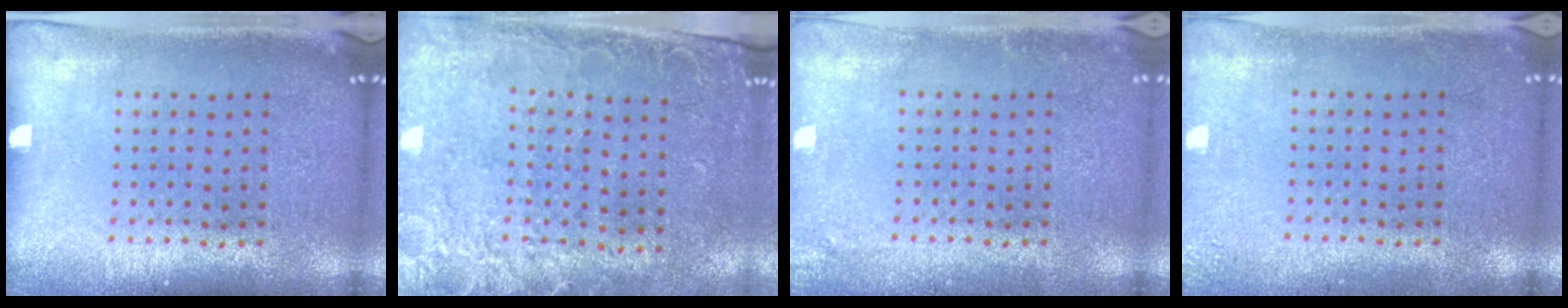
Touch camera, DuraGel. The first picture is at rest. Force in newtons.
{"total": 2.6, "press": 2.2, "slide": 1.4}
{"total": 1.6, "press": 1.6, "slide": 0.2}
{"total": 1.7, "press": 1.7, "slide": 0.2}